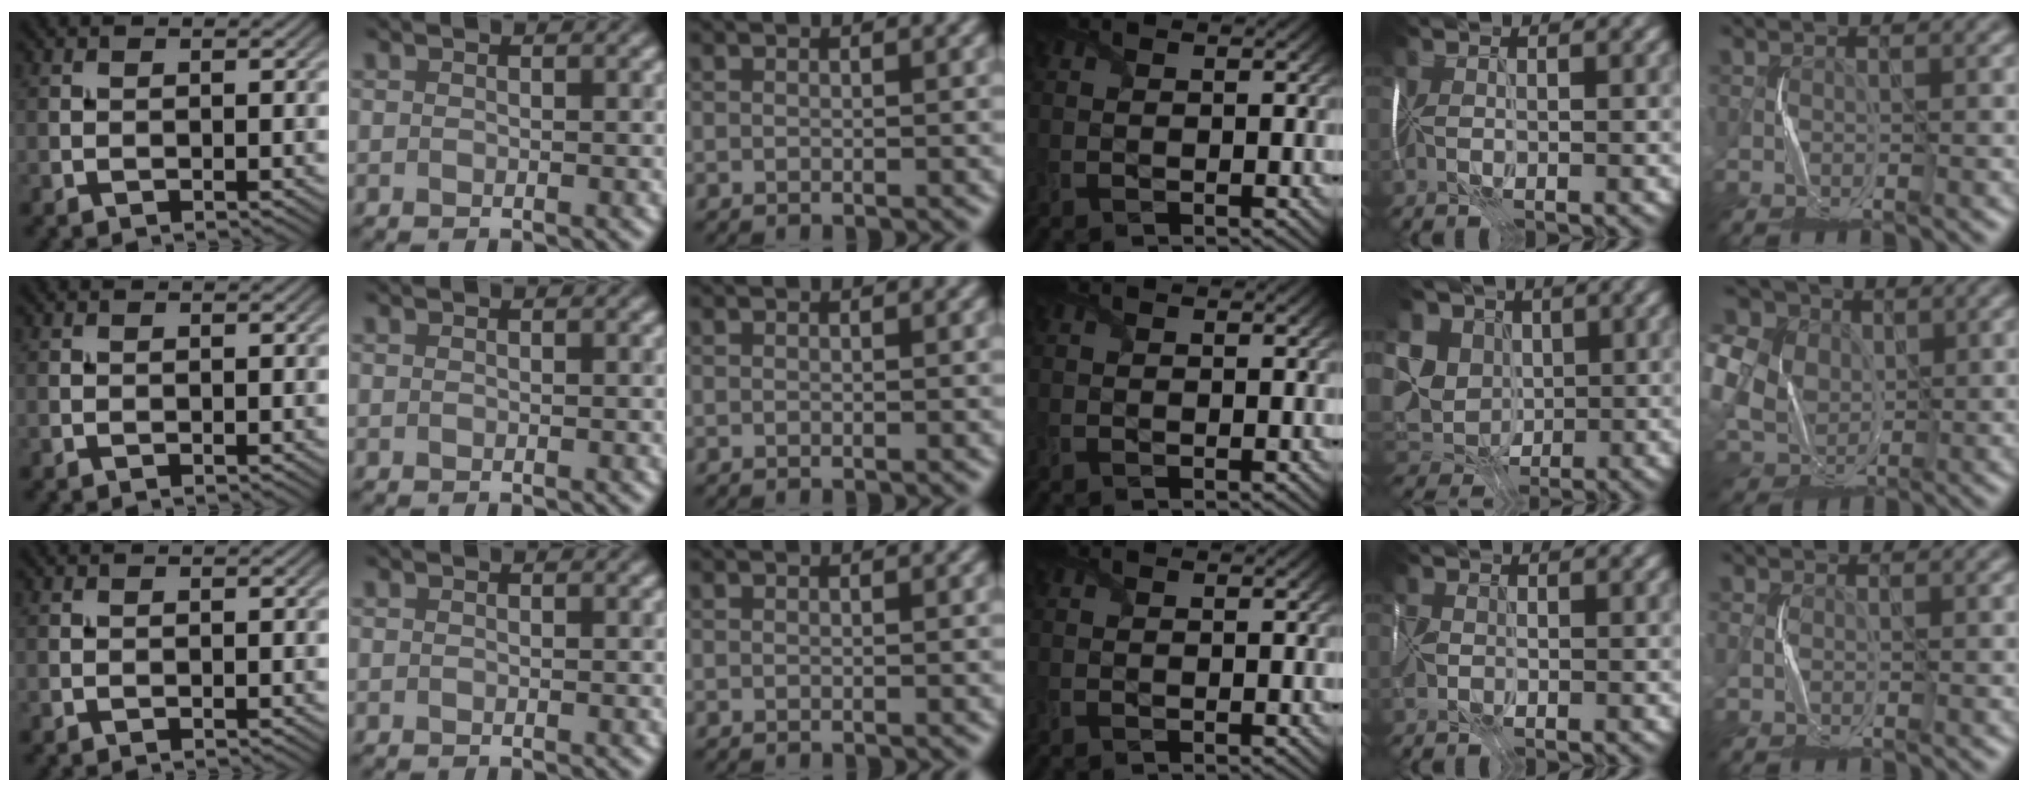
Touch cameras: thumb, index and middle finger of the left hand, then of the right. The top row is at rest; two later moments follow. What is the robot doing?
{"motion": "fold", "object": "shipping label"}